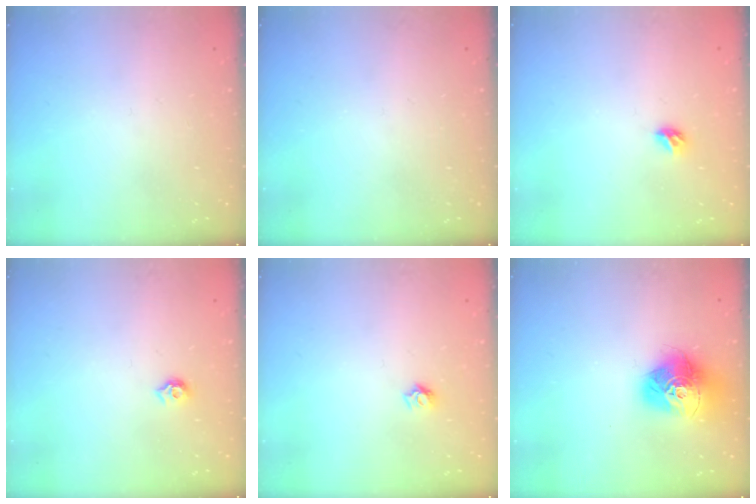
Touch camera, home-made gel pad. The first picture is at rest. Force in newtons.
{"total": 0.0}
{"total": 3.3, "press": 3.2, "slide": 0.8}
{"total": 5.8, "press": 5.7, "slide": 0.8}
{"total": 5.5, "press": 5.5, "slide": 0.5}
{"total": 17.0, "press": 16.9, "slide": 1.5}